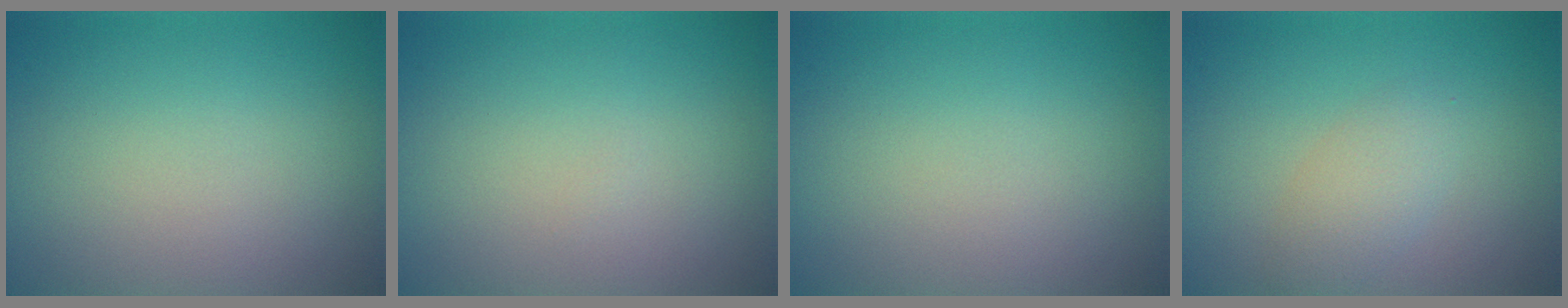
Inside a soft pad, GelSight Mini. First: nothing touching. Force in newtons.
{"total": 0.0}
{"total": 0.0}
{"total": 2.1, "press": 2.1, "slide": 0.1}